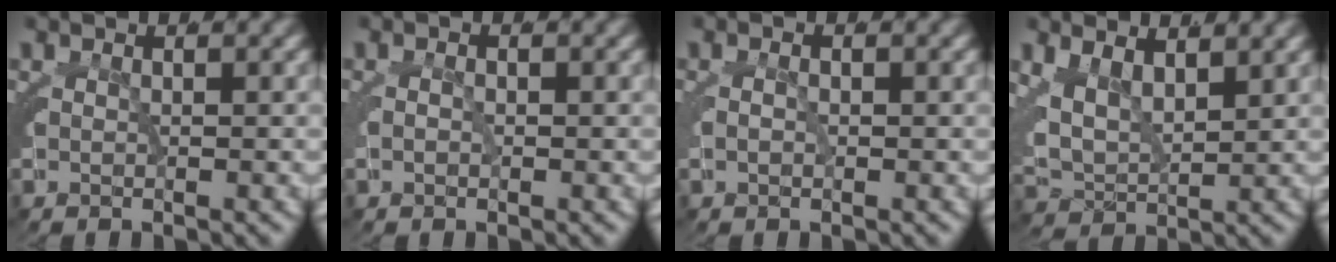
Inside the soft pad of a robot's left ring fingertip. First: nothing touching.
{"total": 0.6, "force": [-0.2, 0.1, 0.6], "torque": [-0.012, -0.003, -0.002]}
{"total": 0.9, "force": [-0.1, 0.2, 0.8], "torque": [-0.018, -0.001, 0.001]}
{"total": 6.4, "force": [1.9, 4.8, 3.8], "torque": [-0.095, -0.014, 0.035]}